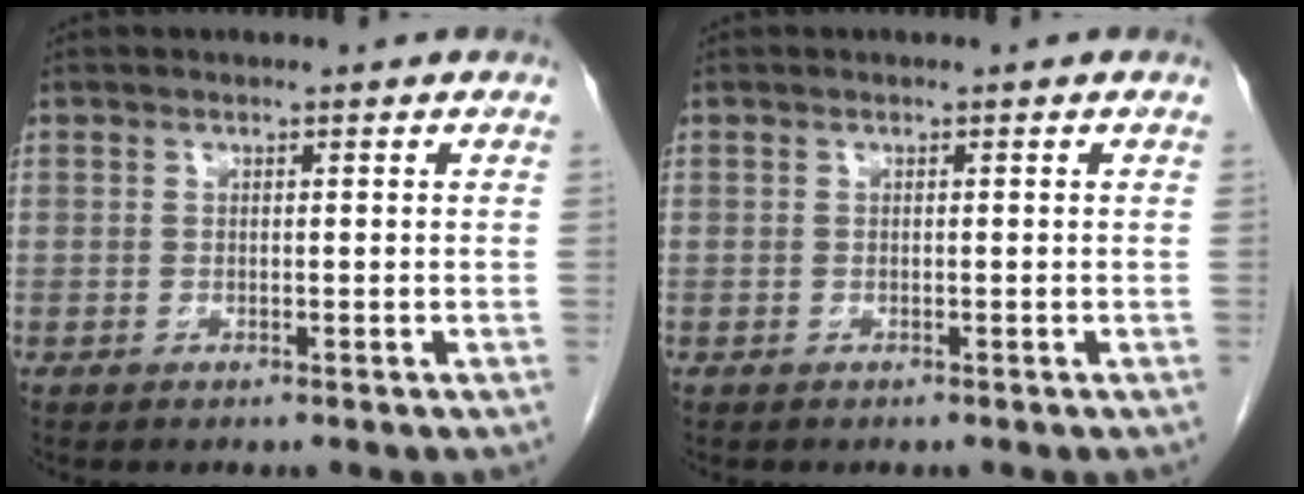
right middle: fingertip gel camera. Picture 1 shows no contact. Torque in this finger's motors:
{"motor_torque": [-0.42, 0.12, -0.02, 0.00]}